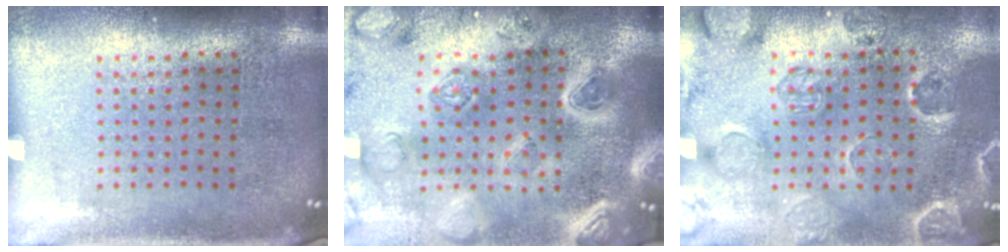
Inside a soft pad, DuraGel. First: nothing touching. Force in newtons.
{"total": 4.6, "press": 4.0, "slide": 2.2}
{"total": 2.5, "press": 2.1, "slide": 1.3}